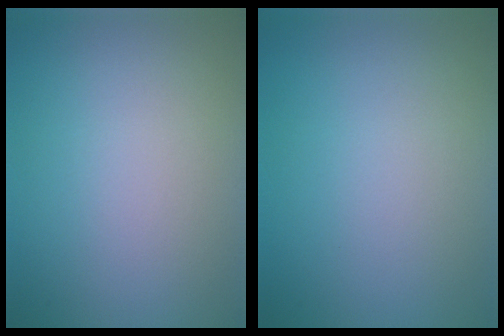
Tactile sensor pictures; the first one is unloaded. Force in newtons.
{"total": 0.0}